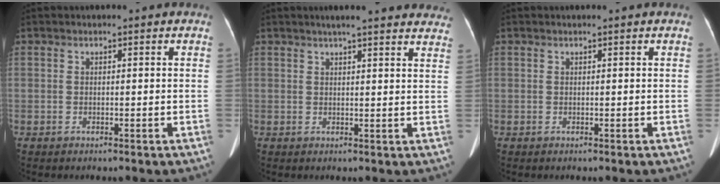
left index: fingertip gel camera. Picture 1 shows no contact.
{"total": 16.7, "force": [15.0, 2.0, 7.1], "torque": [-0.079, 0.011, 0.167]}
{"total": 0.0}